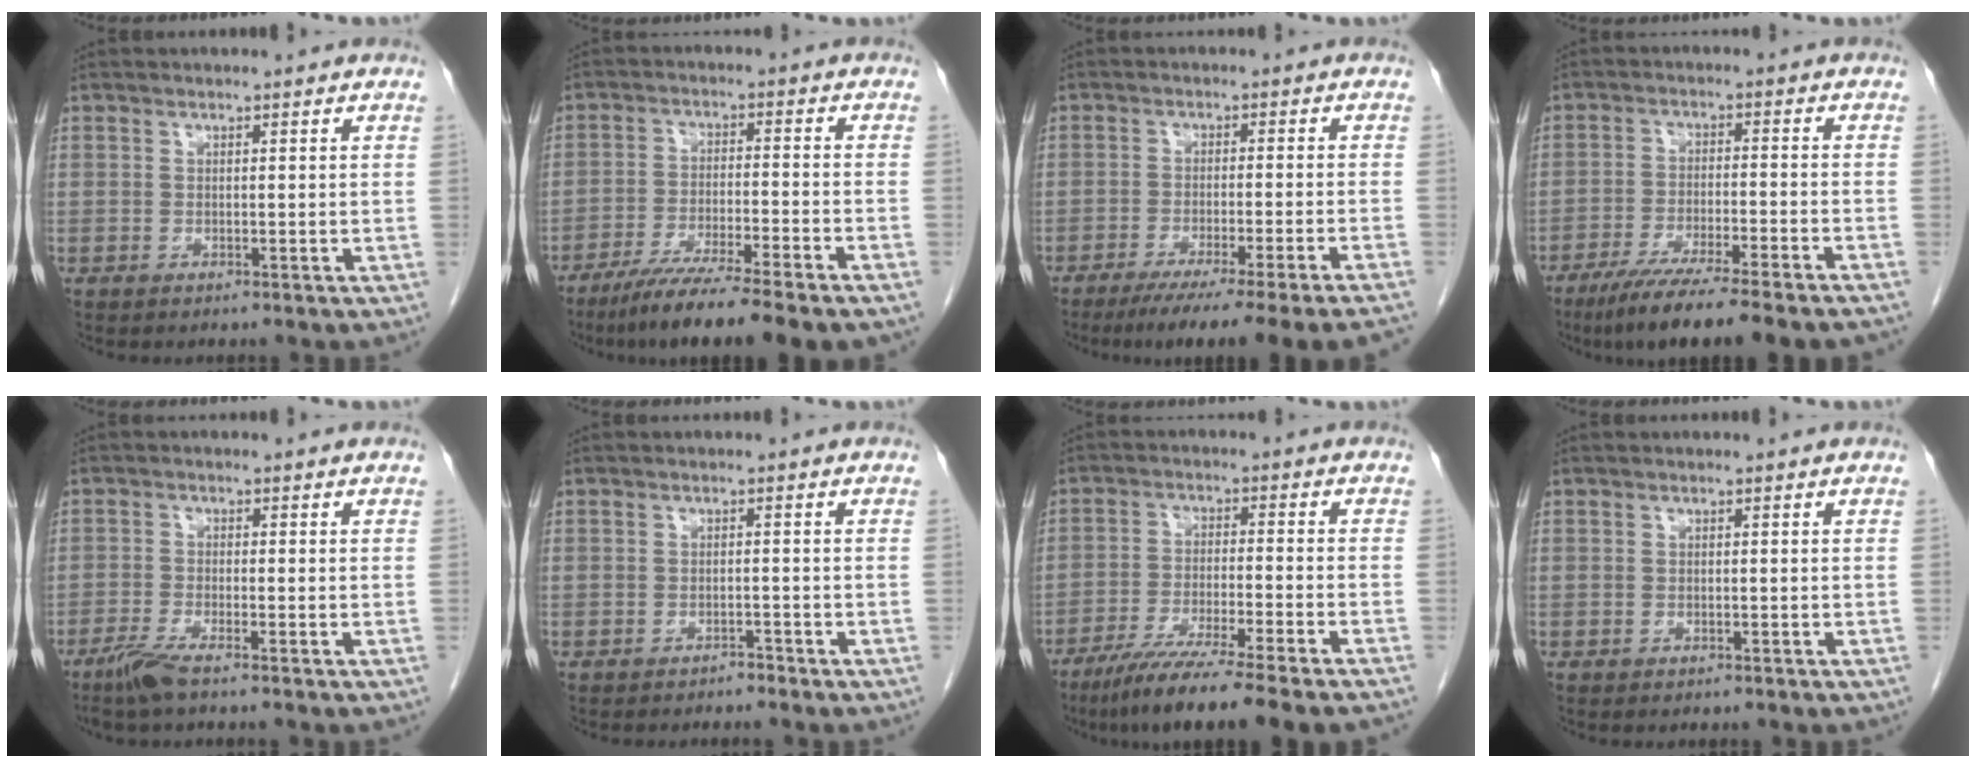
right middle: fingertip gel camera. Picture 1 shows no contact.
{"total": 11.5, "force": [-9.0, -0.4, 7.2], "torque": [-0.115, -0.033, -0.145]}
{"total": 15.7, "force": [-13.3, -1.8, 8.2], "torque": [-0.081, -0.047, -0.189]}
{"total": 13.8, "force": [-11.2, 0.2, 8.0], "torque": [-0.124, -0.039, -0.176]}
{"total": 3.6, "force": [-2.7, 0.0, 2.4], "torque": [-0.056, -0.009, -0.058]}
{"total": 1.2, "force": [-1.2, 0.2, 0.2], "torque": [-0.006, -0.002, -0.018]}
{"total": 12.2, "force": [-9.5, -1.2, 7.5], "torque": [-0.116, -0.040, -0.154]}
{"total": 0.0}